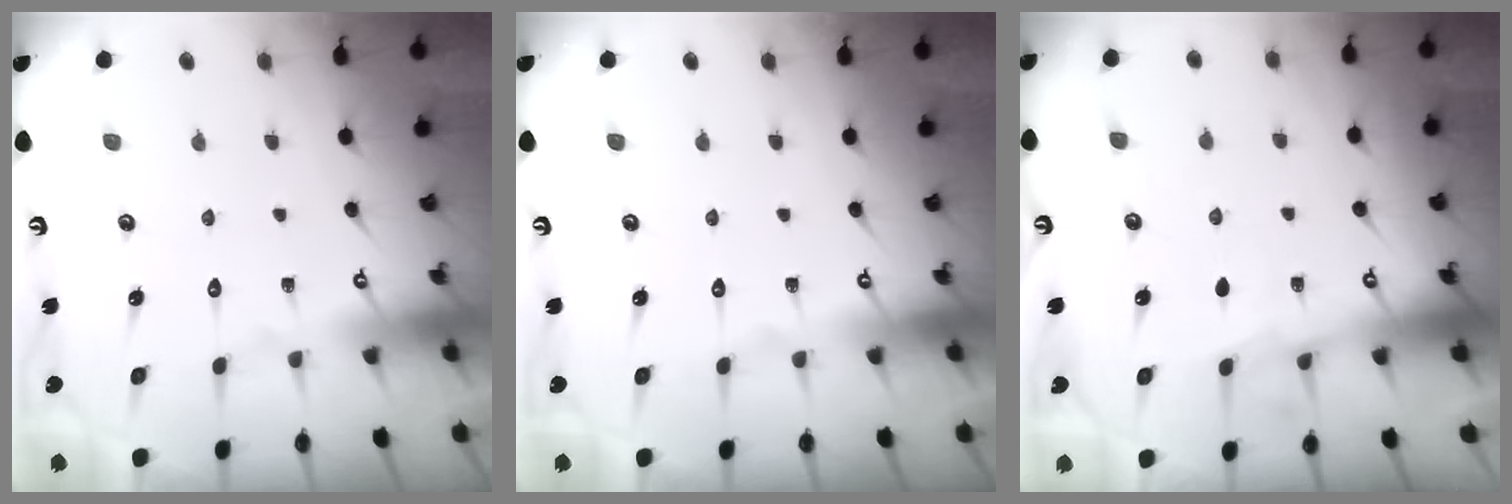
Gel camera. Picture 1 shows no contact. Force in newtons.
{"total": 0.0}
{"total": 3.5, "press": 3.5, "slide": 0.5}